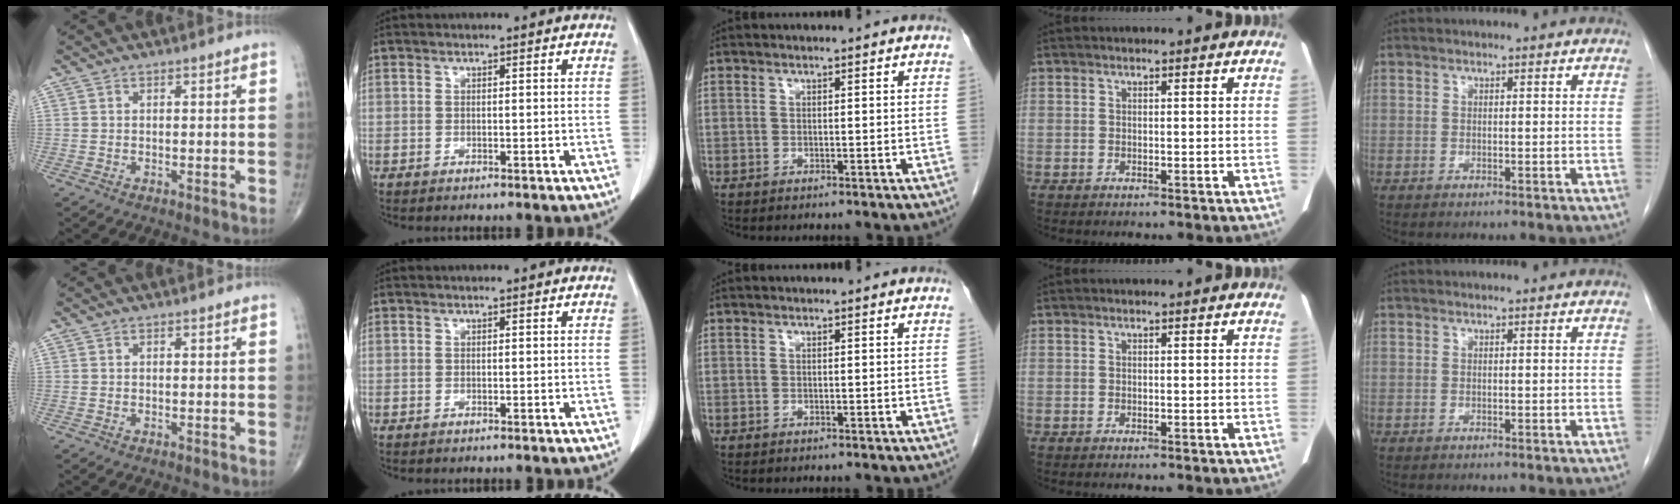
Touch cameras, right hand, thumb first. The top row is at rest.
{}